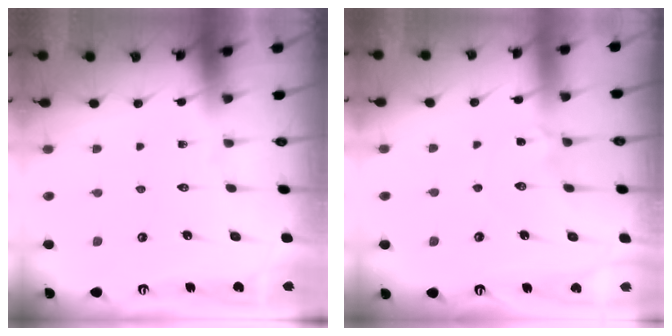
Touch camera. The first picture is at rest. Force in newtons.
{"total": 1.2, "press": 1.2, "slide": 0.3}